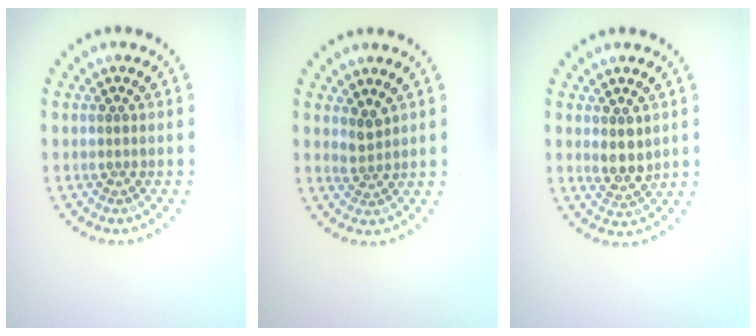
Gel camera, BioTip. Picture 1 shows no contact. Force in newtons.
{"total": 1.5, "press": 1.0, "slide": 1.1}
{"total": 2.3, "press": 2.1, "slide": 1.1}